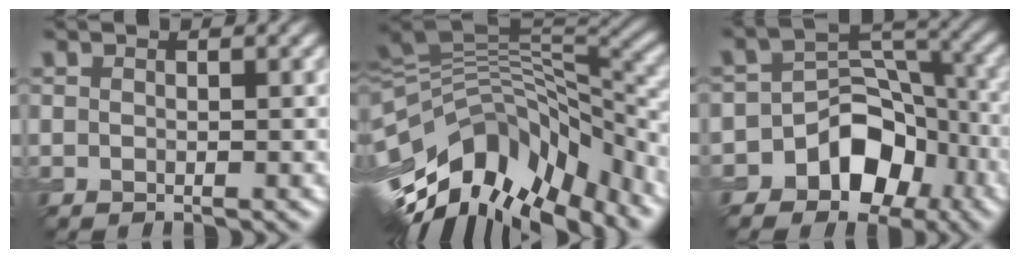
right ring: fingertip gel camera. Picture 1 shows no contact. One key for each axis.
{"total": 13.5, "fx": -6.1, "fy": 6.5, "fz": 10.1, "tx": -0.191, "ty": 0.021, "tz": -0.113}
{"total": 7.5, "fx": -3.9, "fy": 5.4, "fz": 3.4, "tx": -0.023, "ty": 0.021, "tz": -0.066}